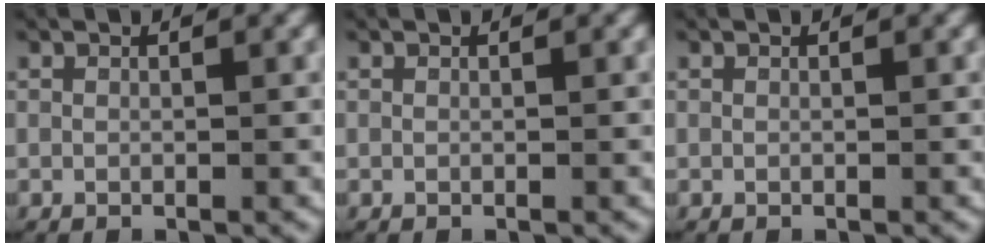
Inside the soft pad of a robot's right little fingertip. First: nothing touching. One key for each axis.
{"total": 0.0}
{"total": 0.0}